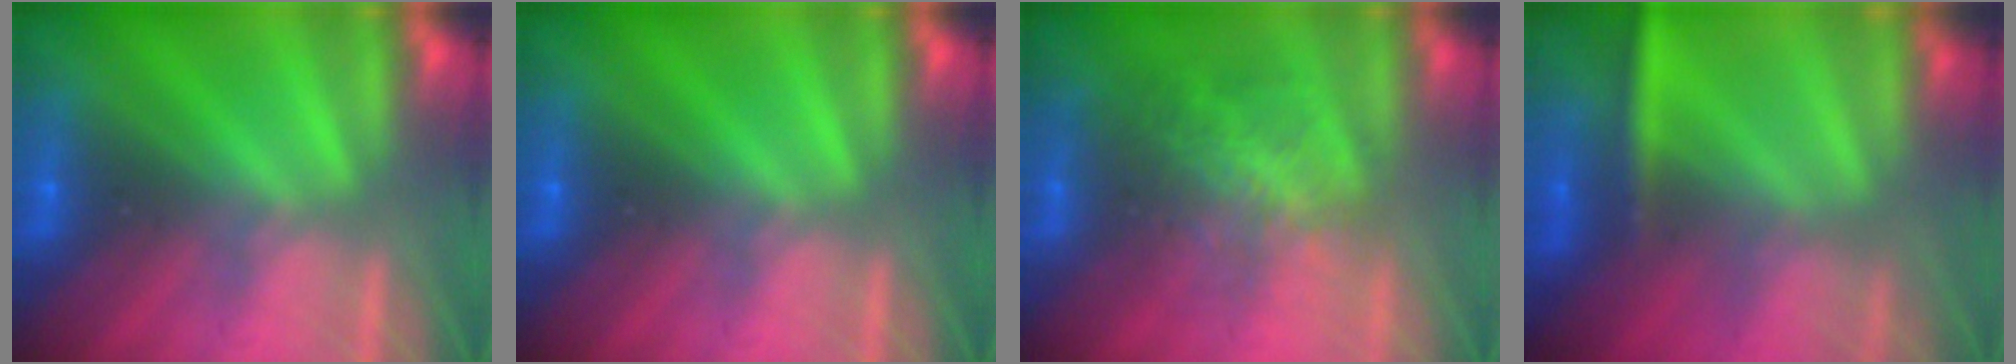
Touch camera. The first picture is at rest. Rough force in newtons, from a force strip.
{"total": 0.0}
{"total": 2.8}
{"total": 3.0}